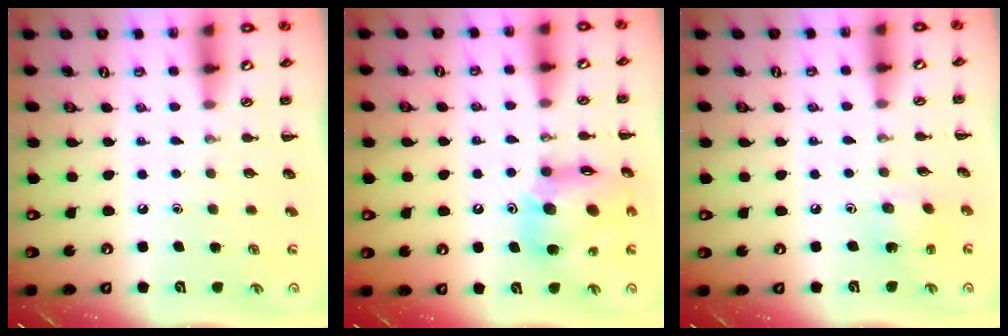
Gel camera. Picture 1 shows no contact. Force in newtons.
{"total": 15.7, "press": 15.3, "slide": 3.4}
{"total": 3.8, "press": 3.6, "slide": 1.1}